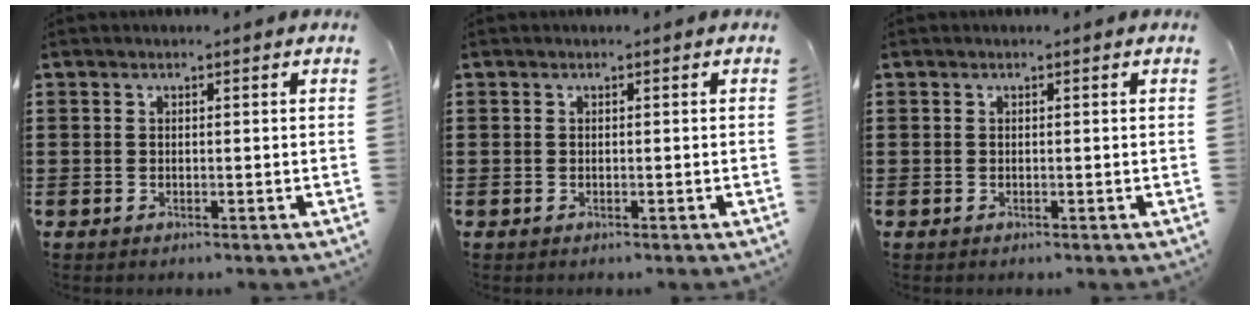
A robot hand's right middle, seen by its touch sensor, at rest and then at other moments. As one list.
[{"total": 0.0}, {"total": 0.0}]